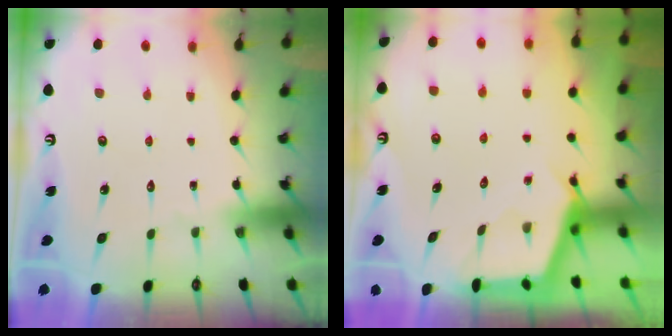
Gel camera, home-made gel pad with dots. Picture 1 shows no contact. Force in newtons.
{"total": 3.0, "press": 3.0, "slide": 0.3}